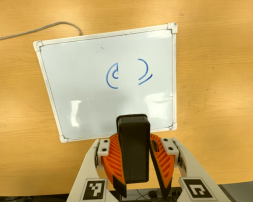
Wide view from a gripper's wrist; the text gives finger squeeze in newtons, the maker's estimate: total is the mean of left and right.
{"total": 10.0, "left": 10.0, "right": 10.1}